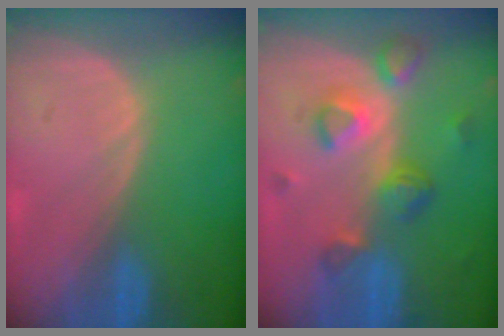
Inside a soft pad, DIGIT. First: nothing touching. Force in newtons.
{"total": 7.8, "press": 6.9, "slide": 3.6}